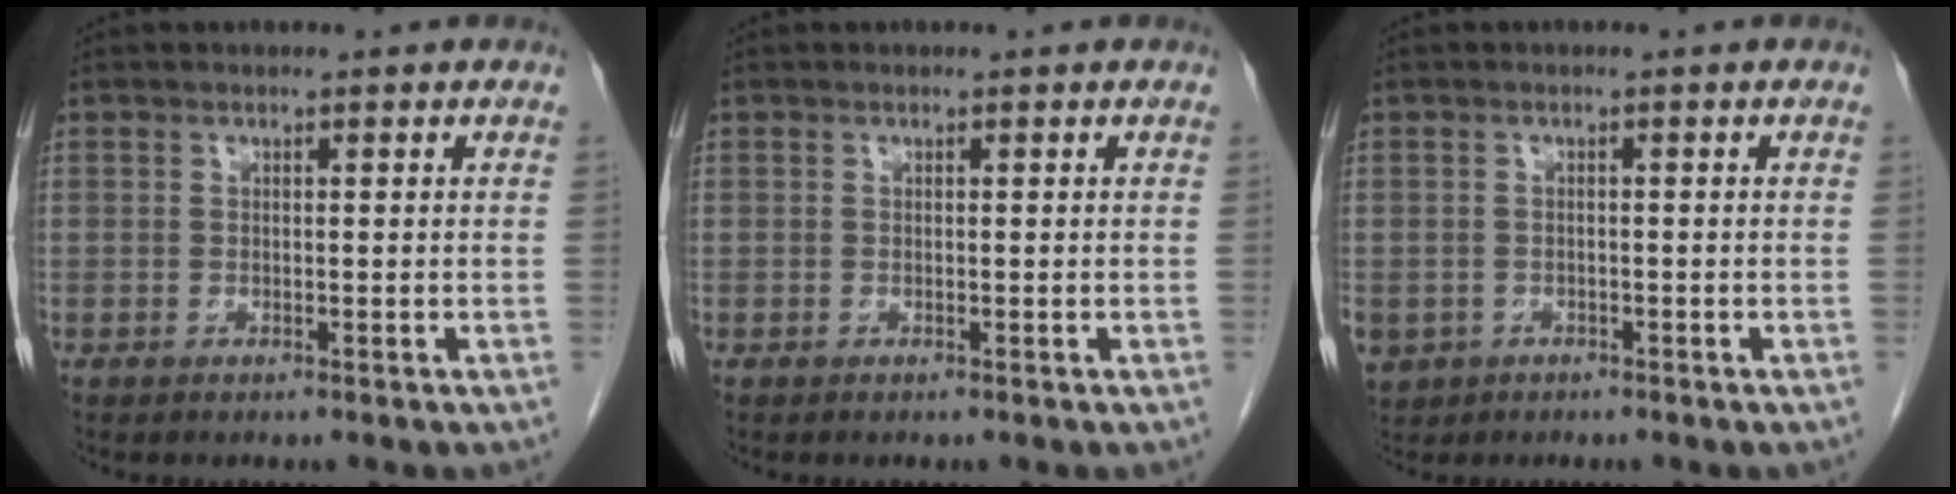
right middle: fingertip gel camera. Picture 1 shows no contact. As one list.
[{"total": 0.0}, {"total": 5.0, "force": [-2.6, 4.1, 1.2], "torque": [-0.028, 0.001, -0.038]}]